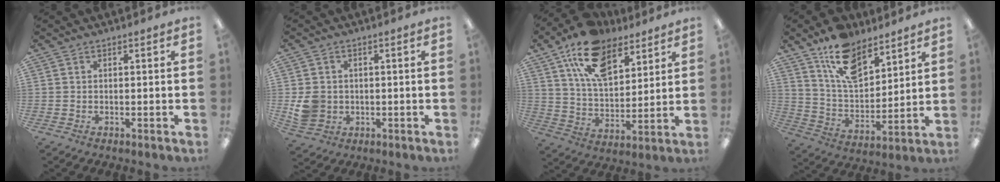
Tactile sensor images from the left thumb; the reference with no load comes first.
{"total": 5.8, "force": [-0.1, 5.4, 2.1], "torque": [-0.050, 0.009, 0.003]}
{"total": 16.4, "force": [10.3, 8.8, 9.2], "torque": [-0.164, -0.037, 0.189]}
{"total": 13.9, "force": [9.7, 7.0, 7.1], "torque": [-0.124, -0.052, 0.180]}